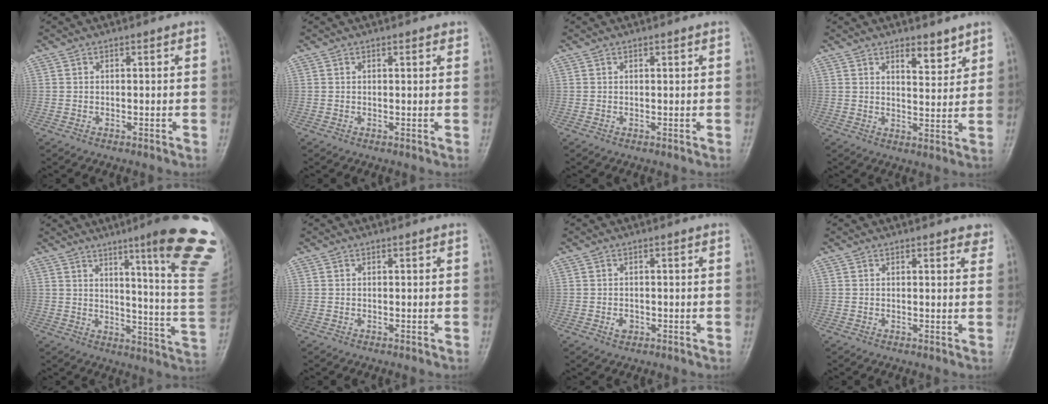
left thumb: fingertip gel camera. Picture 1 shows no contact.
{"total": 1.2, "force": [0.8, 0.4, 0.7], "torque": [-0.009, -0.002, 0.008]}
{"total": 0.5, "force": [0.4, 0.0, 0.4], "torque": [-0.006, -0.001, 0.005]}
{"total": 5.2, "force": [3.8, 1.9, 3.0], "torque": [-0.031, -0.031, 0.059]}
{"total": 22.6, "force": [12.2, 2.1, 18.9], "torque": [-0.204, -0.064, 0.156]}
{"total": 0.0}
{"total": 1.6, "force": [-0.5, 1.2, 0.9], "torque": [-0.011, 0.002, -0.007]}
{"total": 2.5, "force": [2.0, 0.9, 1.3], "torque": [0.000, -0.006, 0.017]}